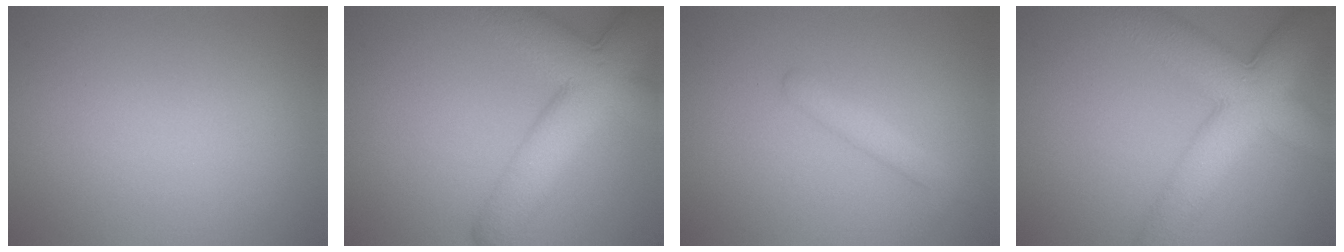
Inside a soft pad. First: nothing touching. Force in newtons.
{"total": 10.0, "press": 10.0, "slide": 0.5}
{"total": 1.9, "press": 1.9, "slide": 0.0}
{"total": 9.5, "press": 9.5, "slide": 0.3}